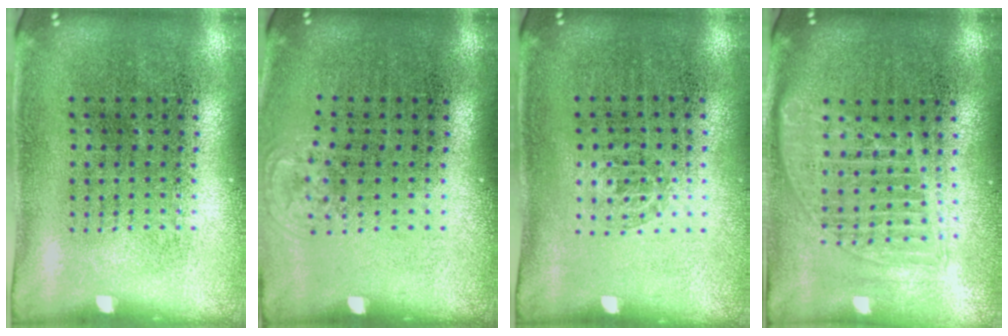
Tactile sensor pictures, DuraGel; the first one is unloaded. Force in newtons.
{"total": 0.6, "press": 0.5, "slide": 0.3}
{"total": 0.5, "press": 0.3, "slide": 0.4}
{"total": 1.6, "press": 1.4, "slide": 0.8}